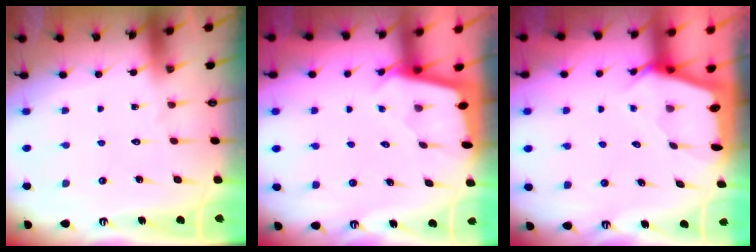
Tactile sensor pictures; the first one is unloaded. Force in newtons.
{"total": 1.9, "press": 1.9, "slide": 0.1}
{"total": 2.5, "press": 2.5, "slide": 0.3}